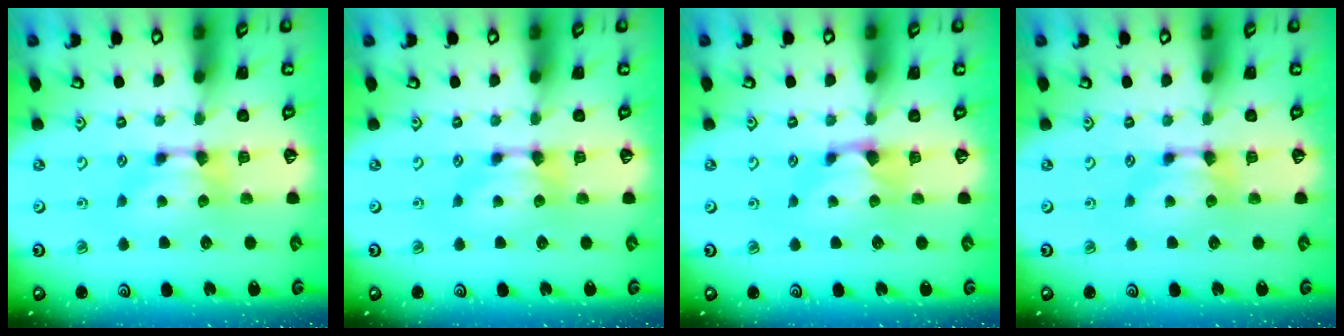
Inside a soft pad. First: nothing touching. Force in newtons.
{"total": 0.0}
{"total": 0.9, "press": 0.5, "slide": 0.7}
{"total": 0.0}